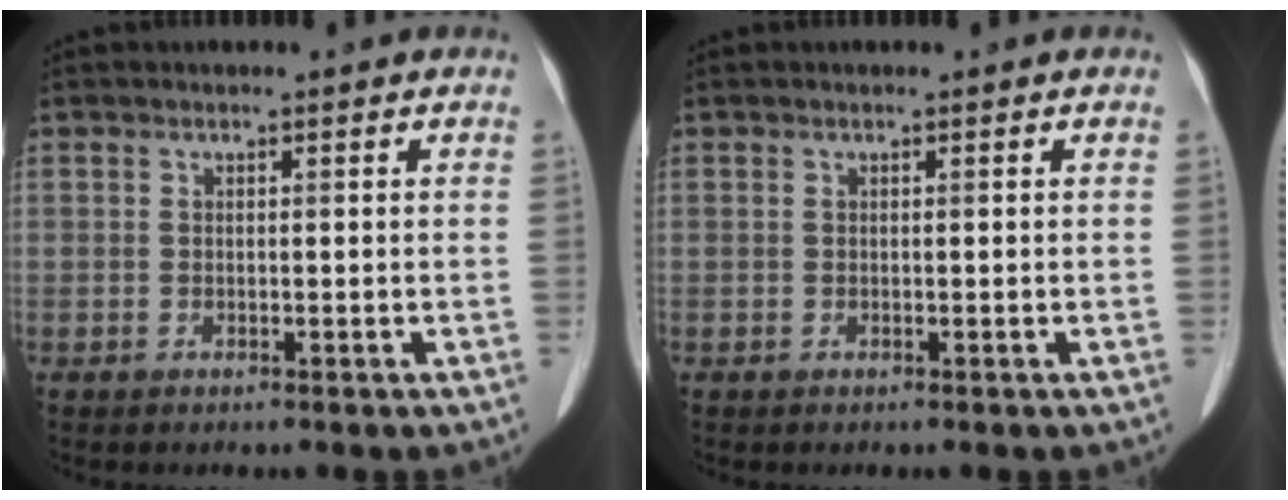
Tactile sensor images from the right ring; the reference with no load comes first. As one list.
[{"total": 0.0}]